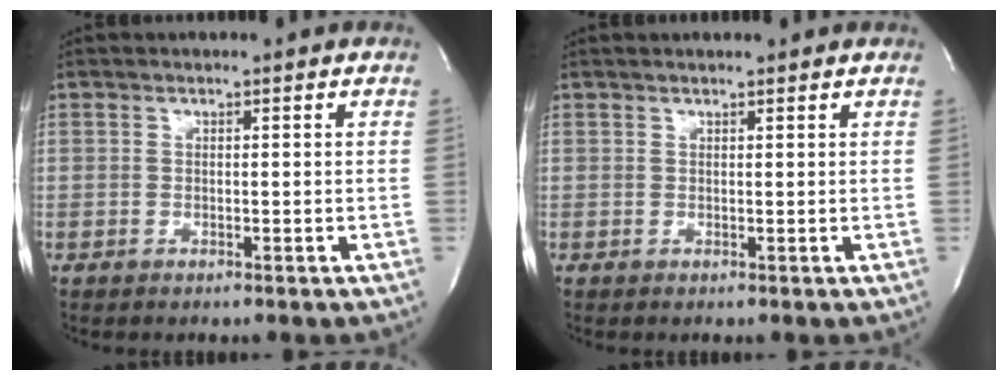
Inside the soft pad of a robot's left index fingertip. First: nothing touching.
{"total": 2.8, "force": [2.6, 0.3, 0.9], "torque": [-0.014, 0.019, 0.029]}